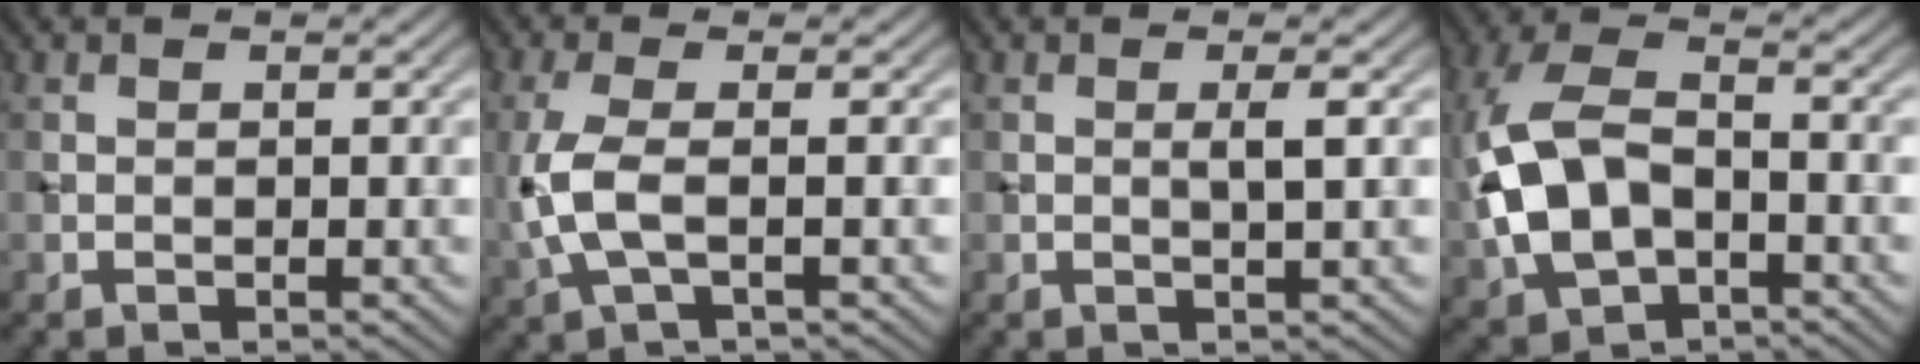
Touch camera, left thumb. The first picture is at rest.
{"total": 5.5, "force": [-0.6, 1.8, 5.1], "torque": [-0.134, 0.003, -0.017]}
{"total": 1.6, "force": [0.3, 0.0, 1.6], "torque": [-0.033, 0.004, 0.003]}
{"total": 11.3, "force": [-1.5, 6.9, 8.8], "torque": [-0.234, 0.006, -0.037]}